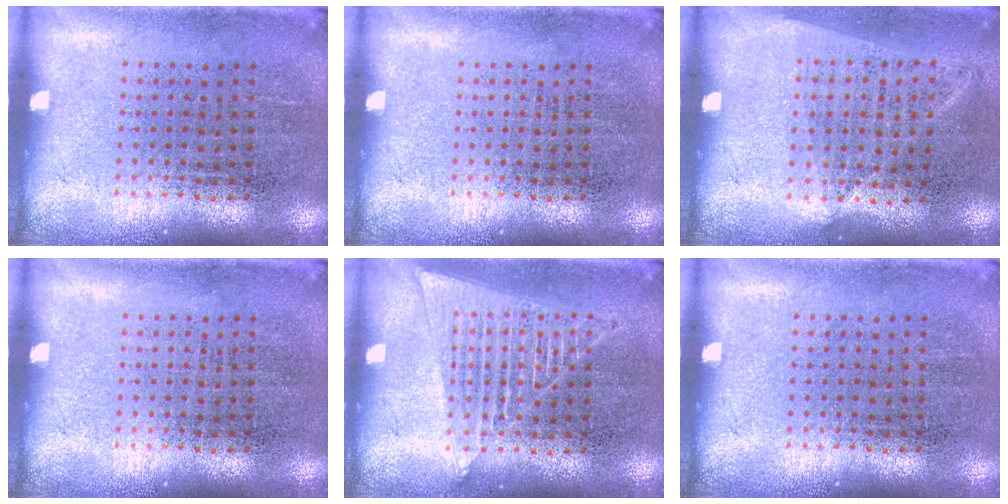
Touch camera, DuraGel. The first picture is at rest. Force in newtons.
{"total": 0.0}
{"total": 1.0, "press": 0.9, "slide": 0.5}
{"total": 0.0}
{"total": 1.4, "press": 1.4, "slide": 0.1}
{"total": 0.0}